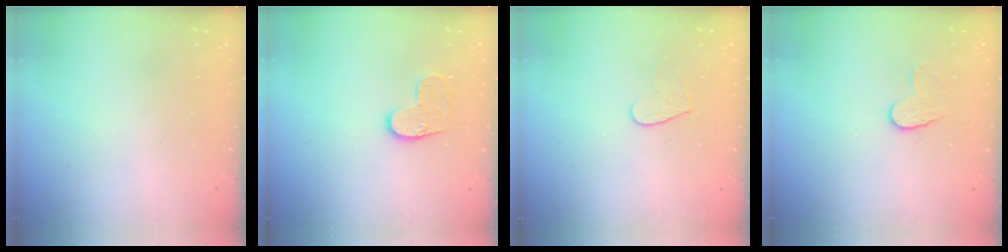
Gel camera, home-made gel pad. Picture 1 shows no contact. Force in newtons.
{"total": 8.4, "press": 8.4, "slide": 0.3}
{"total": 4.7, "press": 4.7, "slide": 0.4}
{"total": 6.1, "press": 6.1, "slide": 0.5}